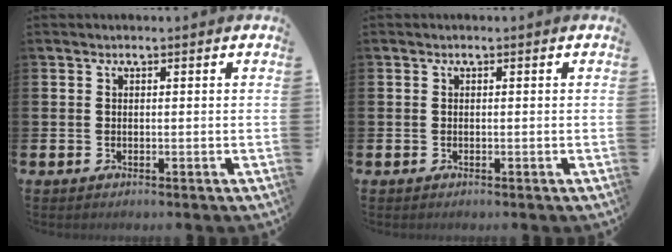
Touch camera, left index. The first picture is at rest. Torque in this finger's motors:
{"motor_torque": [-0.04, -0.02, 0.04, 0.02]}